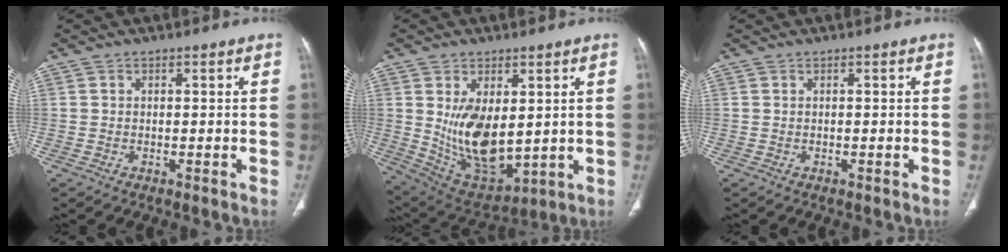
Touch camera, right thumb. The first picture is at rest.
{"total": 14.8, "force": [1.5, 8.3, 12.2], "torque": [-0.194, -0.021, 0.055]}
{"total": 0.0}